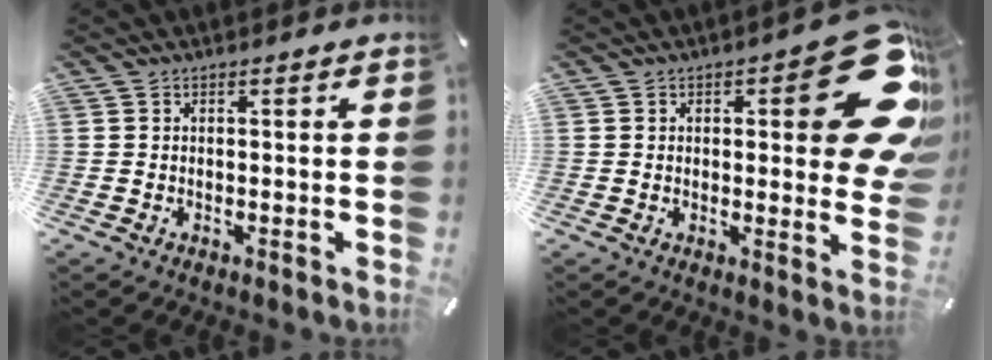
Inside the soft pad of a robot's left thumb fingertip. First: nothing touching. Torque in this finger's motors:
{"motor_torque": [2.55, 2.46, 0.47, -0.32, 0.10]}